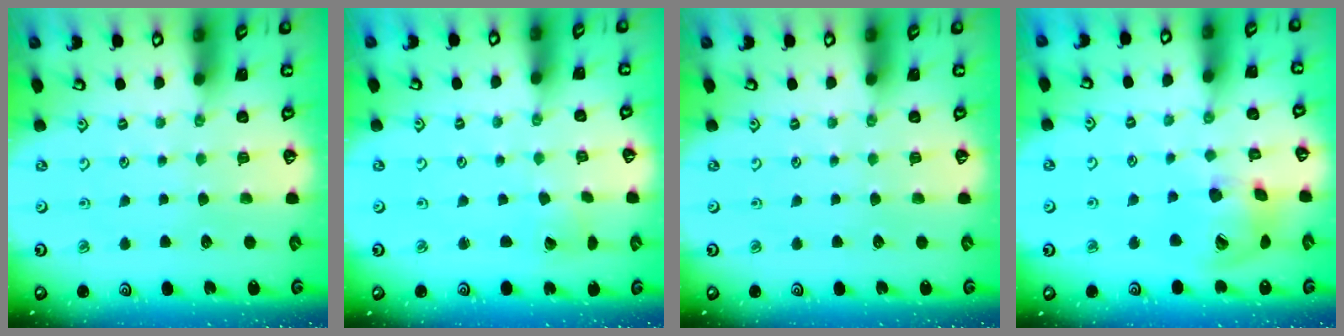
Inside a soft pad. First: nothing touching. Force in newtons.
{"total": 2.0, "press": 2.0, "slide": 0.1}
{"total": 0.0}
{"total": 16.6, "press": 16.4, "slide": 2.8}